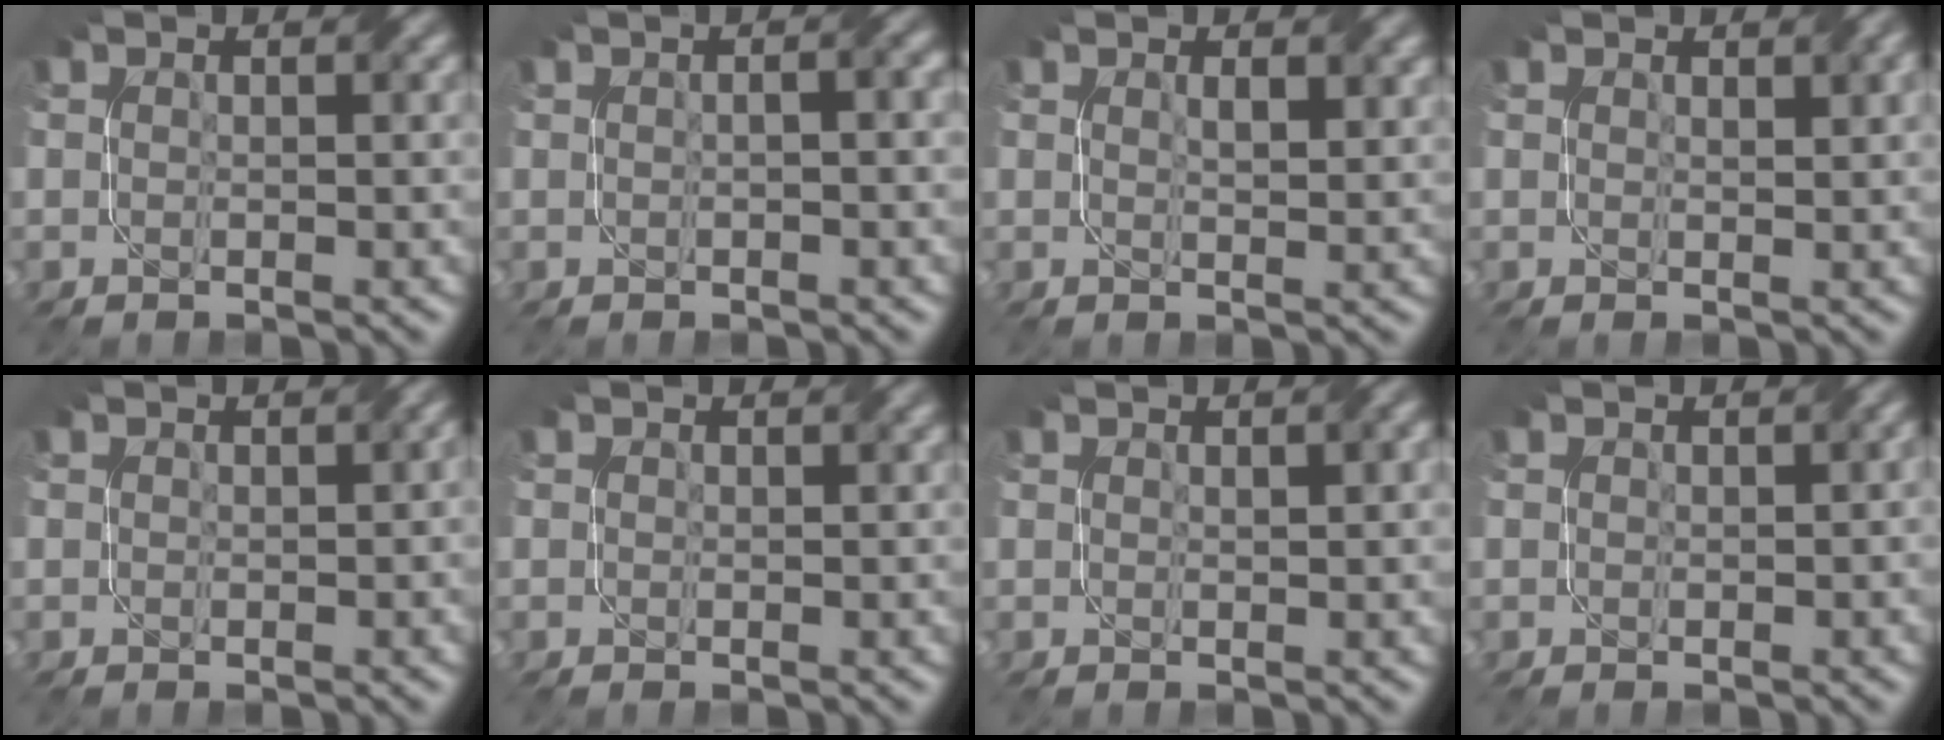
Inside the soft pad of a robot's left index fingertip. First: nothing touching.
{"total": 3.4, "force": [0.6, 1.5, 3.0], "torque": [-0.025, 0.014, -0.008]}
{"total": 1.4, "force": [0.7, 0.4, 1.2], "torque": [-0.019, -0.003, 0.014]}
{"total": 1.5, "force": [1.0, 0.3, 1.0], "torque": [-0.012, -0.002, 0.018]}
{"total": 0.6, "force": [-0.5, 0.3, 0.2], "torque": [0.002, 0.003, -0.008]}
{"total": 0.7, "force": [-0.6, 0.1, -0.3], "torque": [0.008, 0.001, -0.010]}
{"total": 1.5, "force": [0.7, 0.3, 1.4], "torque": [-0.015, 0.002, 0.012]}
{"total": 0.6, "force": [-0.6, 0.2, 0.1], "torque": [0.002, 0.002, -0.008]}